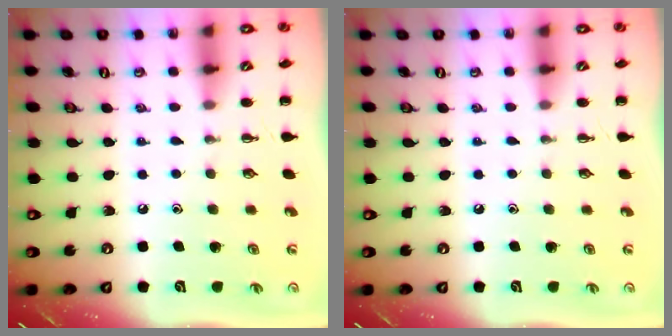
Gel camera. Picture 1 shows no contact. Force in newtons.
{"total": 0.0}